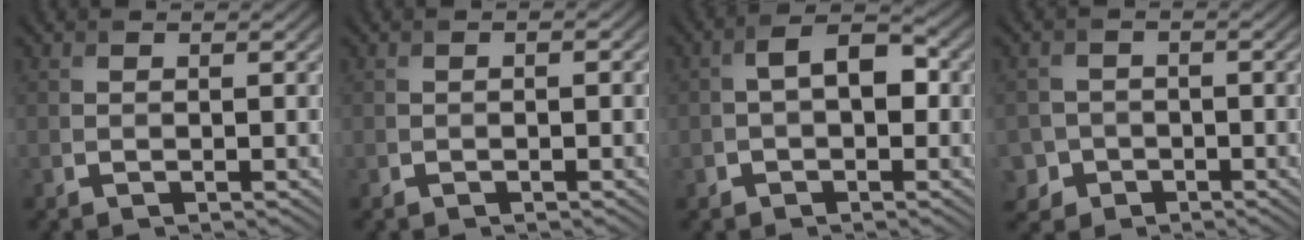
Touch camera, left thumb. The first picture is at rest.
{"total": 0.9, "force": [-0.4, 0.3, 0.7], "torque": [-0.010, 0.003, -0.007]}
{"total": 5.6, "force": [-0.2, 3.6, 4.3], "torque": [-0.070, 0.006, -0.007]}
{"total": 4.1, "force": [-2.1, 3.5, 0.5], "torque": [-0.006, -0.001, -0.052]}